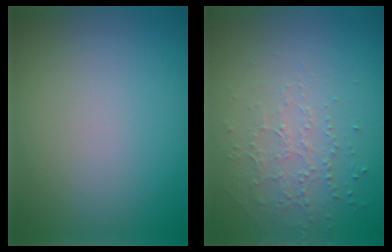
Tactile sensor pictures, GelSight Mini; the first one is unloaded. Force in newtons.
{"total": 1.5, "press": 1.2, "slide": 0.9}